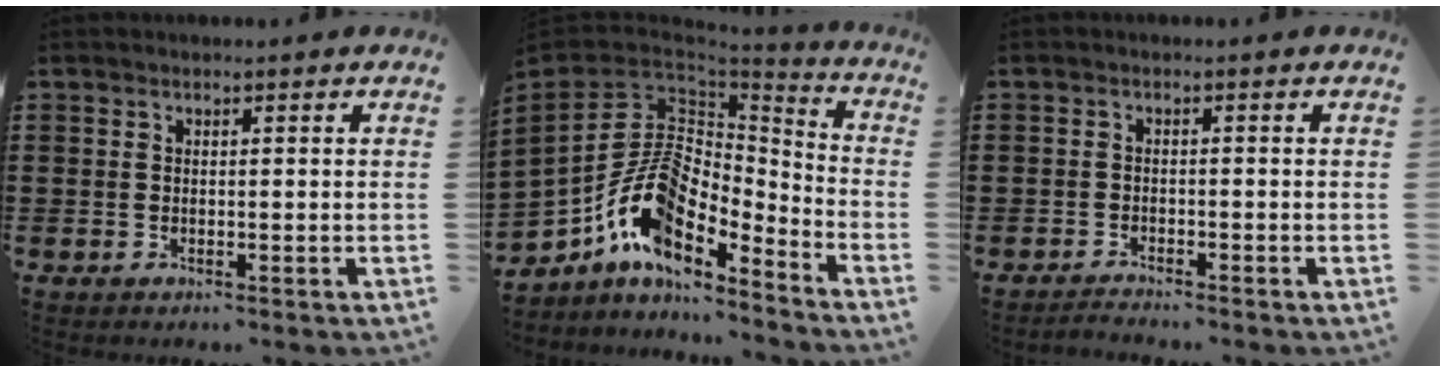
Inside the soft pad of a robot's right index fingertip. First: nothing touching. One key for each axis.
{"total": 14.0, "fx": -7.1, "fy": 6.1, "fz": 10.5, "tx": -0.236, "ty": 0.003, "tz": -0.146}
{"total": 1.8, "fx": -1.8, "fy": -0.2, "fz": -0.1, "tx": -0.001, "ty": 0.002, "tz": -0.037}